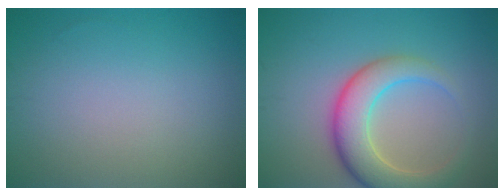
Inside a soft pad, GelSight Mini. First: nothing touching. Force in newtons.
{"total": 6.1, "press": 6.1, "slide": 0.4}